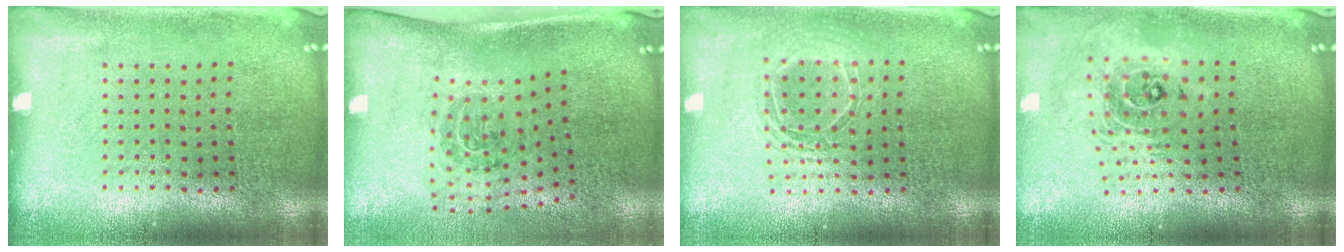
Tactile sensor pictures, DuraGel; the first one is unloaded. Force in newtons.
{"total": 1.9, "press": 1.2, "slide": 1.4}
{"total": 1.7, "press": 1.4, "slide": 0.9}
{"total": 2.1, "press": 1.6, "slide": 1.4}